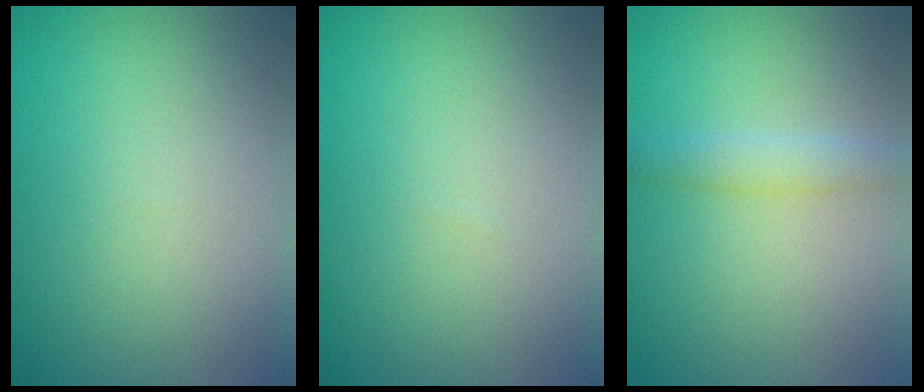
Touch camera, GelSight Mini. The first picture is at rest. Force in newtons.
{"total": 0.0}
{"total": 2.0, "press": 2.0, "slide": 0.2}